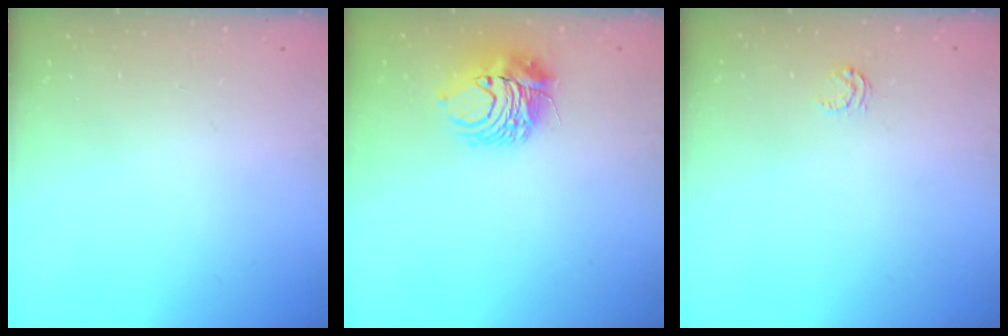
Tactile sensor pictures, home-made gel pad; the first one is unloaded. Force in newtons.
{"total": 9.0, "press": 8.9, "slide": 0.9}
{"total": 3.3, "press": 3.2, "slide": 0.7}